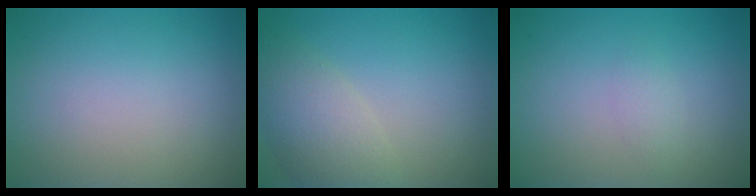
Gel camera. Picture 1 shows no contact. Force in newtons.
{"total": 4.8, "press": 4.8, "slide": 0.5}
{"total": 1.0, "press": 1.0, "slide": 0.1}